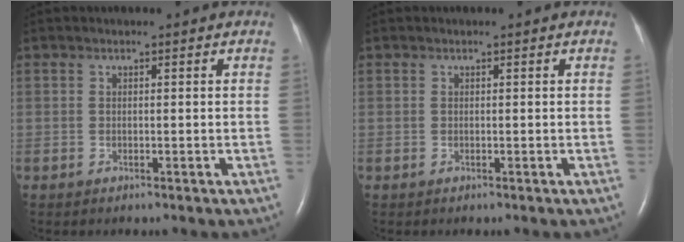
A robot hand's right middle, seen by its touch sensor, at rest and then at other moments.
{"total": 0.0}